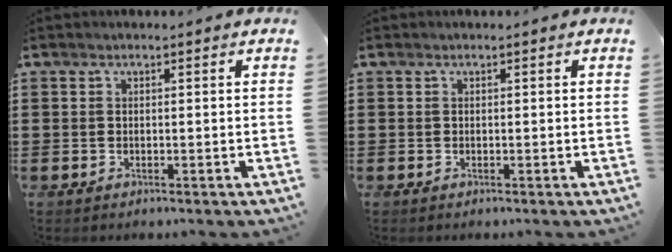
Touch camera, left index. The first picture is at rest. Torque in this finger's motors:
{"motor_torque": [0.00, 0.00, 0.00, 0.00]}